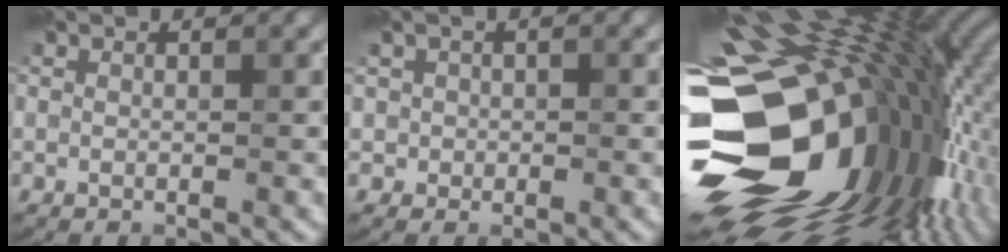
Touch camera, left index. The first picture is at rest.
{"total": 1.1, "force": [0.1, 1.1, 0.1], "torque": [0.014, 0.003, 0.000]}
{"total": 19.8, "force": [-2.2, 13.6, 14.2], "torque": [-0.280, -0.038, -0.026]}